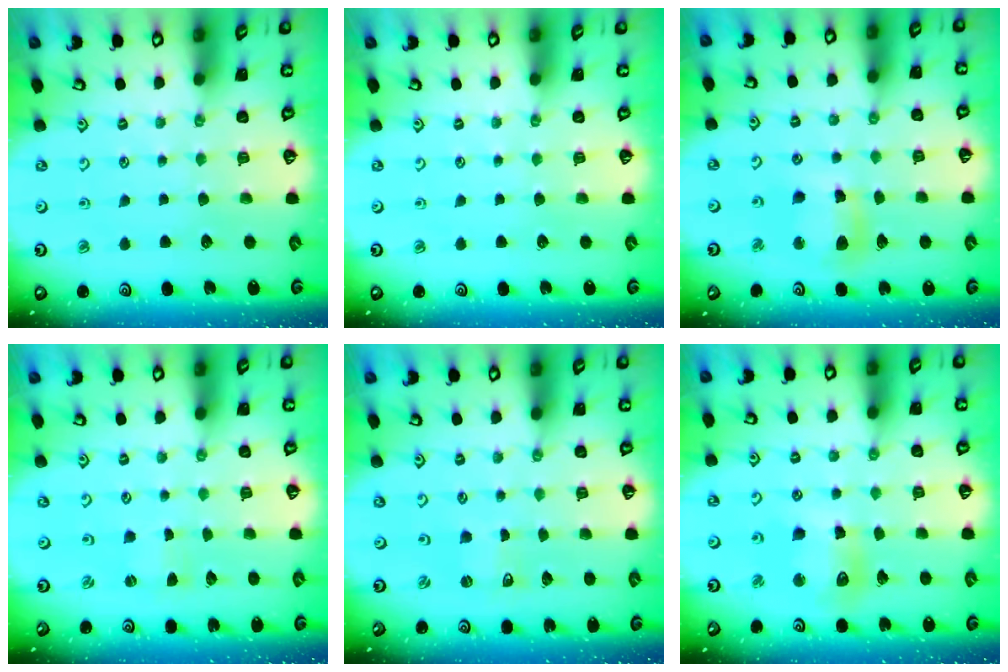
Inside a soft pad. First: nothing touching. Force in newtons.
{"total": 0.0}
{"total": 10.6, "press": 10.5, "slide": 1.5}
{"total": 0.0}
{"total": 0.0}
{"total": 11.2, "press": 11.0, "slide": 1.8}